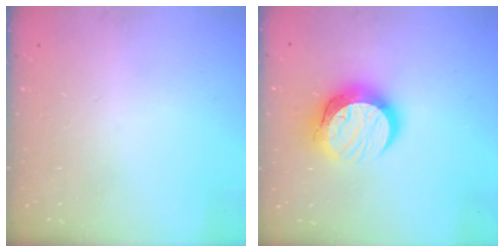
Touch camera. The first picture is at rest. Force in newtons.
{"total": 14.1, "press": 14.0, "slide": 1.1}